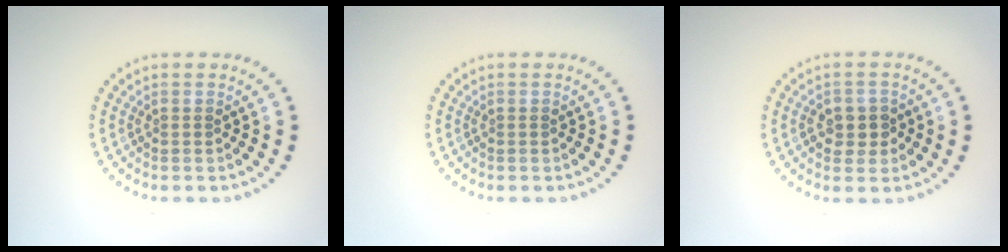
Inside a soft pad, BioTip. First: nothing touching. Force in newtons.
{"total": 0.0}
{"total": 1.9, "press": 1.8, "slide": 0.2}